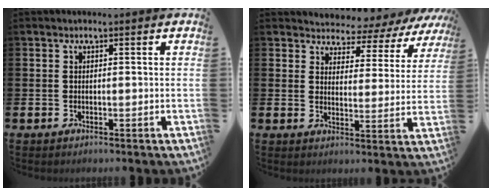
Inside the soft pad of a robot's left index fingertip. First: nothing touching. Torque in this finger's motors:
{"motor_torque": [1.66, -0.48, 0.30, 0.07]}